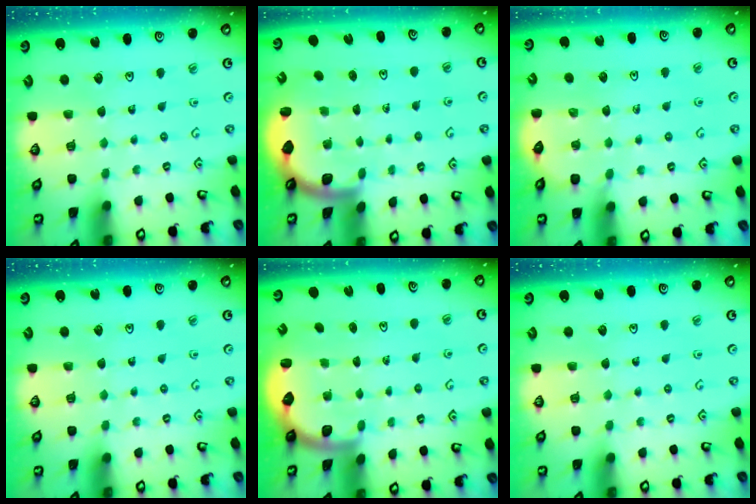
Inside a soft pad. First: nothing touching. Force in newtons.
{"total": 1.7, "press": 1.7, "slide": 0.2}
{"total": 3.4, "press": 3.3, "slide": 0.6}
{"total": 0.0}
{"total": 2.3, "press": 2.1, "slide": 0.8}
{"total": 0.0}